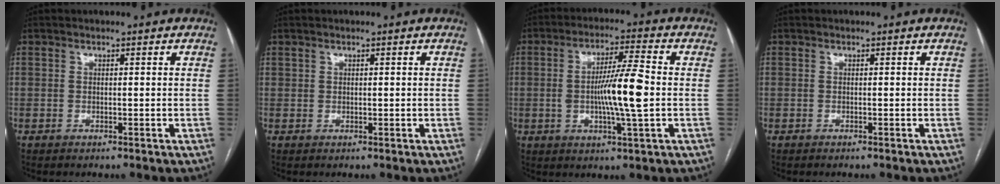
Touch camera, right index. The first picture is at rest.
{"total": 0.6, "force": [0.4, 0.3, 0.2], "torque": [0.003, -0.001, 0.007]}
{"total": 9.7, "force": [-0.6, 0.5, 9.6], "torque": [-0.171, 0.002, -0.015]}
{"total": 0.0}